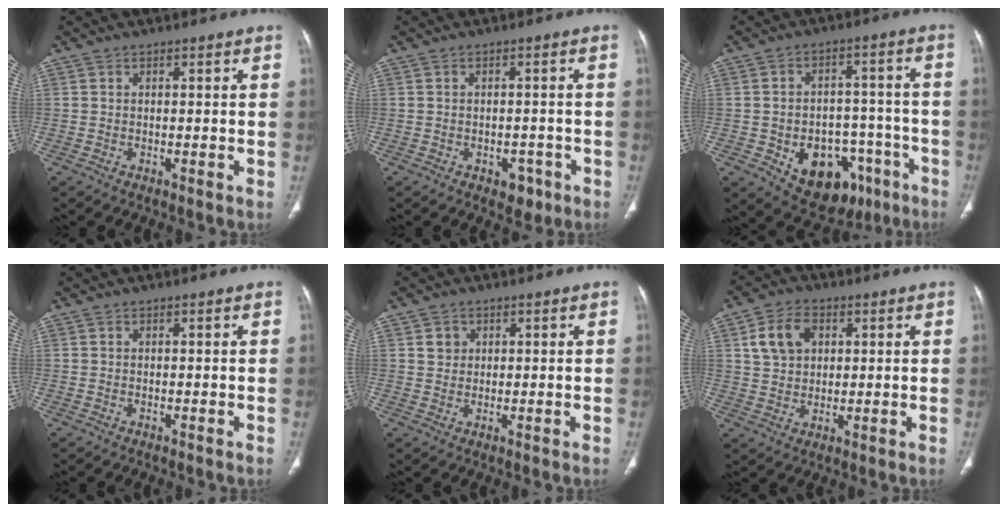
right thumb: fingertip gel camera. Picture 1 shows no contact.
{"total": 3.5, "force": [-1.8, 2.5, 1.7], "torque": [0.001, 0.011, -0.018]}
{"total": 16.7, "force": [-7.5, 11.4, 9.7], "torque": [-0.095, 0.047, -0.091]}
{"total": 0.0}
{"total": 2.5, "force": [0.9, 2.2, 0.7], "torque": [0.000, -0.005, 0.016]}
{"total": 8.0, "force": [2.6, 5.9, 4.7], "torque": [-0.069, 0.001, 0.048]}